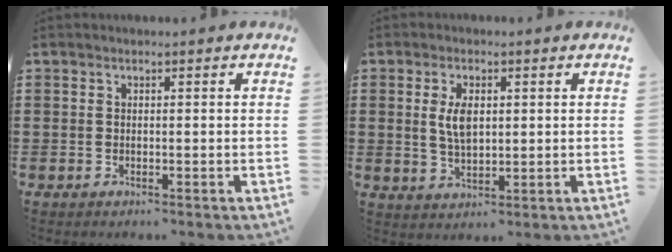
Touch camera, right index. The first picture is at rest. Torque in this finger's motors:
{"motor_torque": [0.52, 0.48, 0.52, 0.09]}